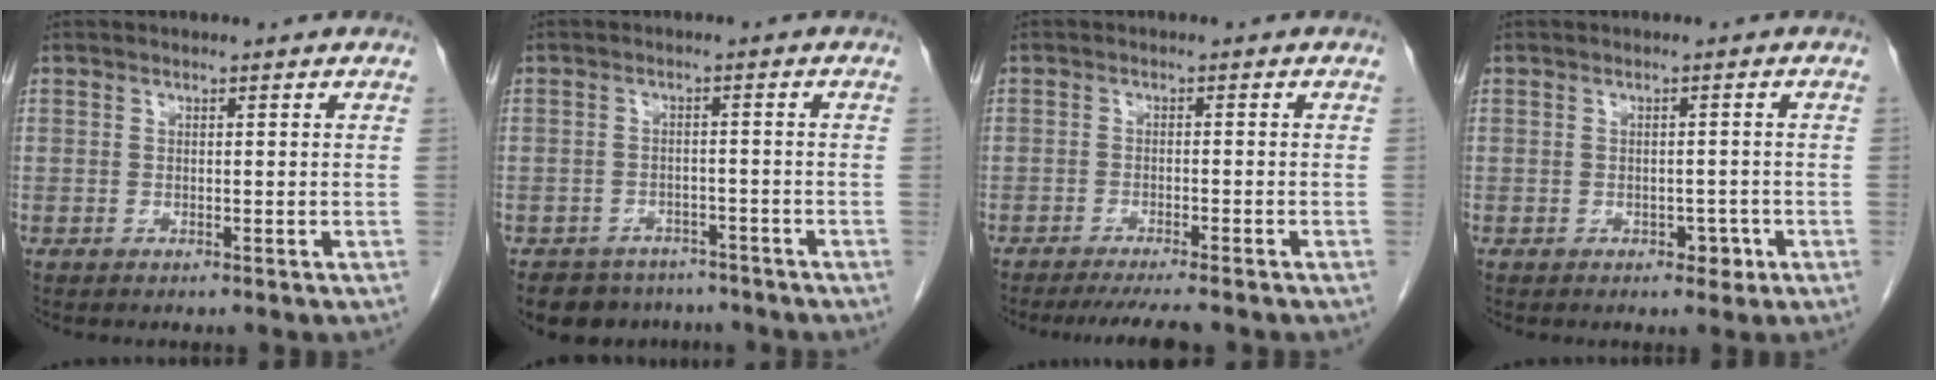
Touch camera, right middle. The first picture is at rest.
{"total": 8.0, "force": [-6.6, 4.4, 1.1], "torque": [-0.010, 0.007, -0.087]}
{"total": 6.8, "force": [-5.9, 0.2, 3.4], "torque": [-0.039, -0.013, -0.089]}
{"total": 2.0, "force": [-0.9, 1.3, 1.2], "torque": [-0.012, 0.004, -0.007]}